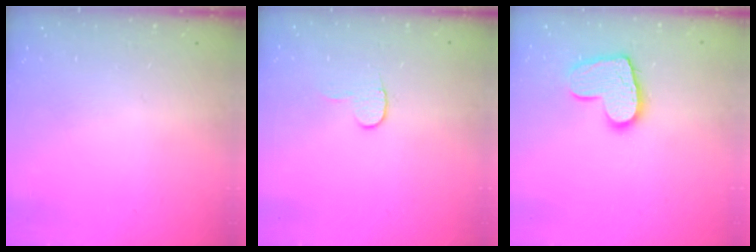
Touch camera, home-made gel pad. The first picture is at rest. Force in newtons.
{"total": 5.7, "press": 5.7, "slide": 0.5}
{"total": 11.6, "press": 11.6, "slide": 0.8}